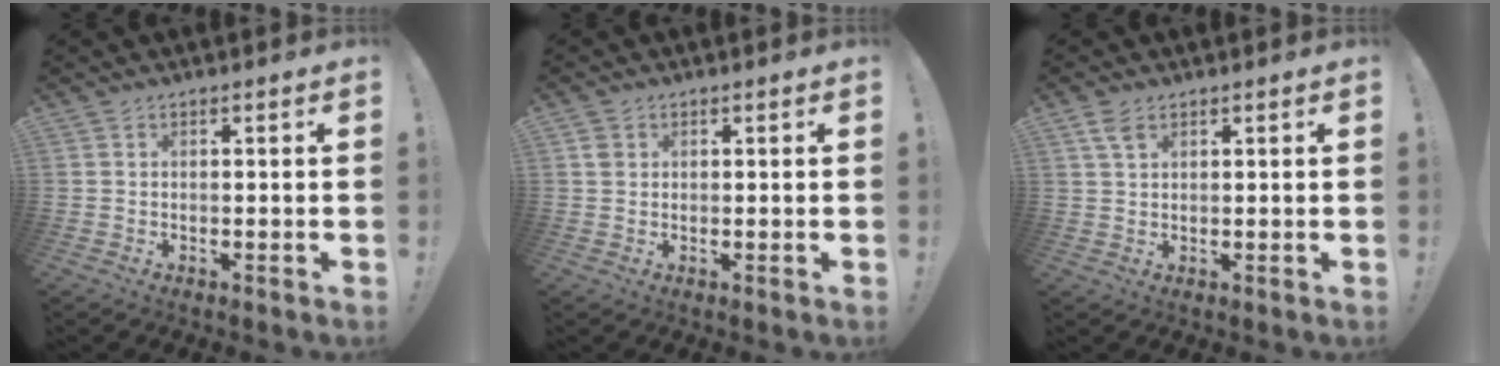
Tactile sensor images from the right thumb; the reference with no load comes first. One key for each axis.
{"total": 1.9, "fx": 0.8, "fy": 1.6, "fz": 0.6, "tx": -0.011, "ty": 0.003, "tz": 0.016}
{"total": 3.9, "fx": 2.2, "fy": 2.1, "fz": 2.6, "tx": -0.048, "ty": -0.003, "tz": 0.040}